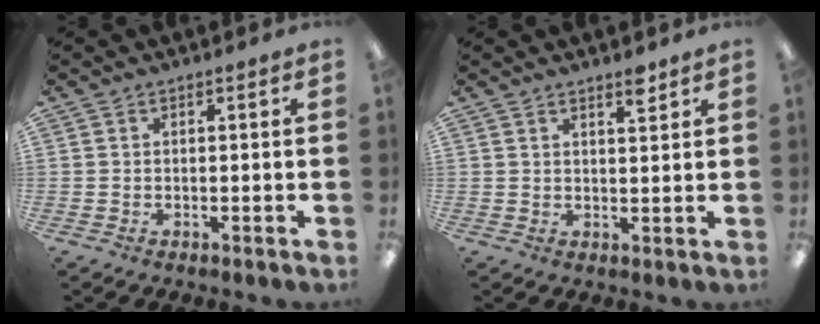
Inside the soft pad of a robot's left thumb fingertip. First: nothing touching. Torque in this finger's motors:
{"motor_torque": [0.06, 0.11, -0.17, 0.16, -0.01]}